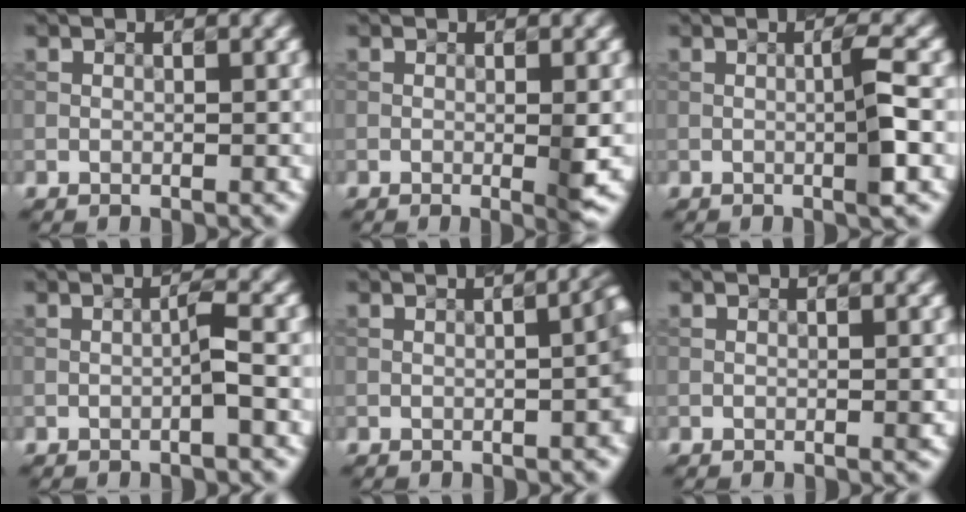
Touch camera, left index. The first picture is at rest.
{"total": 2.4, "force": [-0.4, 0.4, 2.3], "torque": [-0.036, -0.003, -0.007]}
{"total": 2.9, "force": [-0.3, 0.1, 2.8], "torque": [-0.046, 0.004, -0.011]}
{"total": 1.6, "force": [-0.4, 0.0, 1.6], "torque": [-0.026, 0.011, -0.013]}
{"total": 3.9, "force": [-0.2, 1.0, 3.7], "torque": [-0.036, 0.014, -0.001]}
{"total": 0.8, "force": [-0.2, 0.1, 0.8], "torque": [-0.010, 0.001, -0.003]}